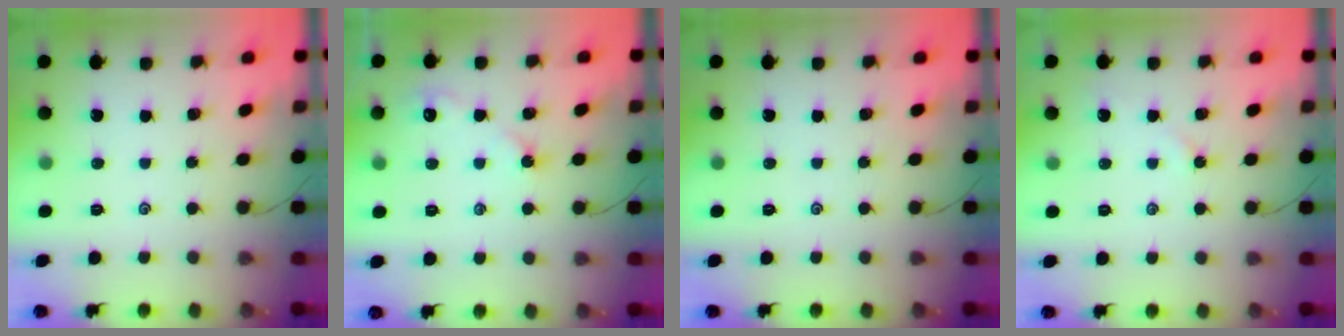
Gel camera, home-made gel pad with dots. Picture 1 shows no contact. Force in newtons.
{"total": 4.4, "press": 4.3, "slide": 0.6}
{"total": 0.0}
{"total": 4.2, "press": 4.2, "slide": 0.4}